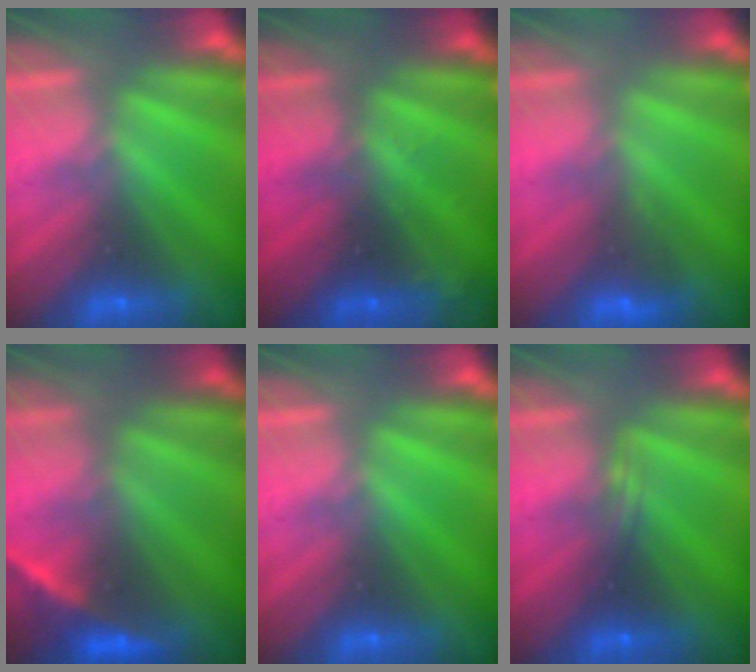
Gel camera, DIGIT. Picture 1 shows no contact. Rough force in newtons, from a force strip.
{"total": 2.7}
{"total": 3.1}
{"total": 2.1}
{"total": 0.0}
{"total": 2.3}